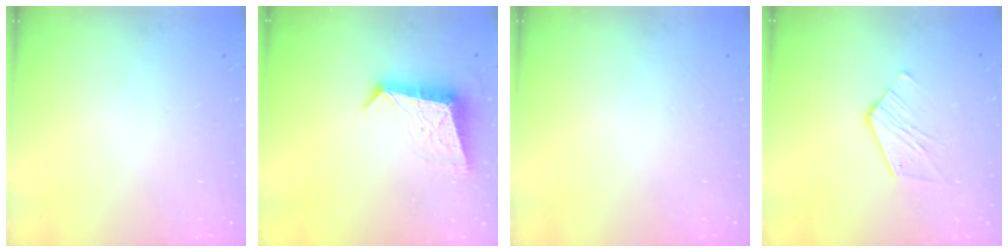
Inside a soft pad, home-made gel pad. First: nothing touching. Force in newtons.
{"total": 11.3, "press": 11.3, "slide": 0.8}
{"total": 0.0}
{"total": 6.6, "press": 6.6, "slide": 0.2}